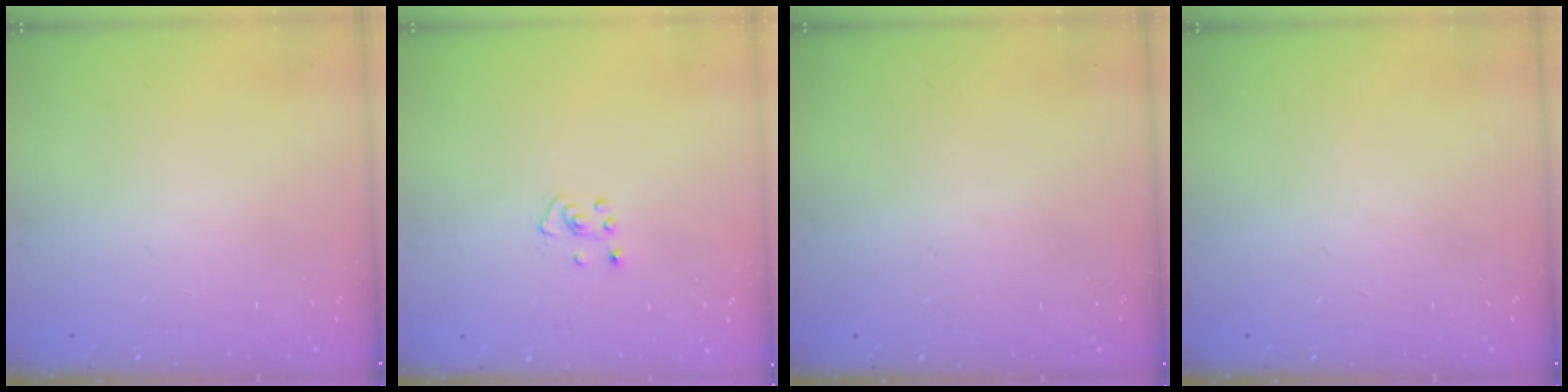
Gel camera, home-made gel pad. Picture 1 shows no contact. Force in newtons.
{"total": 3.2, "press": 3.2, "slide": 0.2}
{"total": 0.0}
{"total": 0.0}